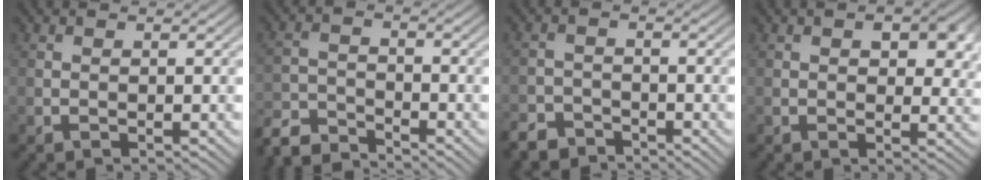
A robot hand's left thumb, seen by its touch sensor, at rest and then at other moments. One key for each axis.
{"total": 5.8, "fx": -5.4, "fy": 1.2, "fz": 1.6, "tx": -0.035, "ty": -0.011, "tz": -0.117}
{"total": 3.8, "fx": -3.4, "fy": 1.4, "fz": 0.9, "tx": -0.013, "ty": -0.004, "tz": -0.071}
{"total": 5.1, "fx": 1.7, "fy": 2.9, "fz": 3.9, "tx": -0.048, "ty": -0.003, "tz": 0.023}